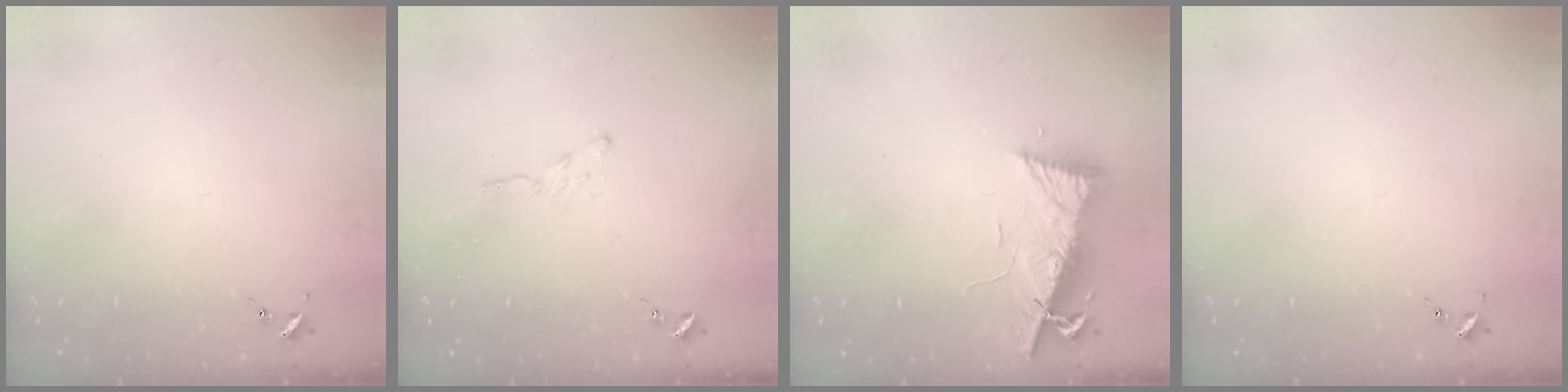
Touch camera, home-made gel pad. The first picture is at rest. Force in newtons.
{"total": 3.1, "press": 3.1, "slide": 0.3}
{"total": 8.5, "press": 8.4, "slide": 0.9}
{"total": 0.0}